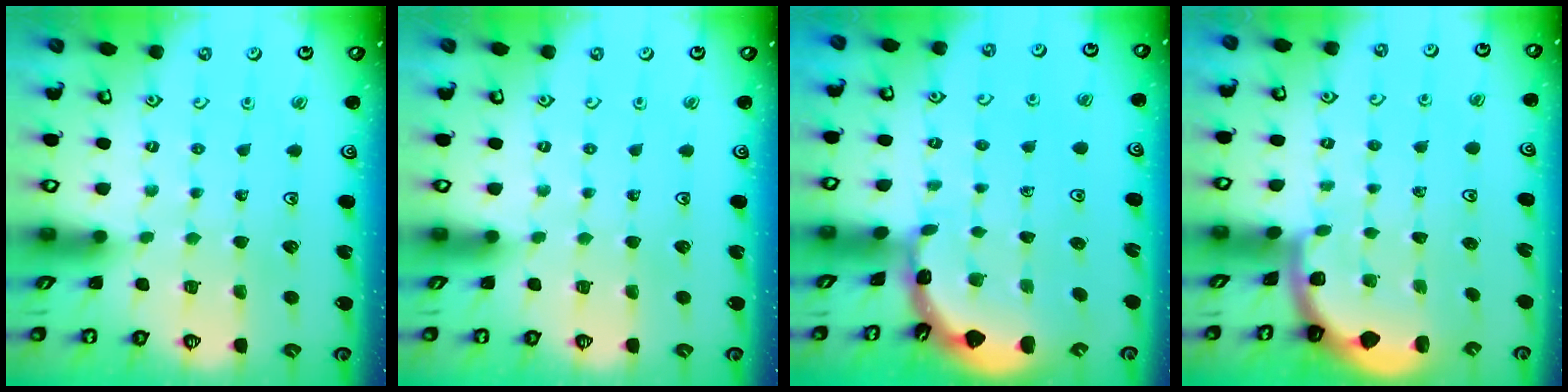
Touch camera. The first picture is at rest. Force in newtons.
{"total": 0.0}
{"total": 1.7, "press": 1.6, "slide": 0.1}
{"total": 1.6, "press": 1.6, "slide": 0.1}